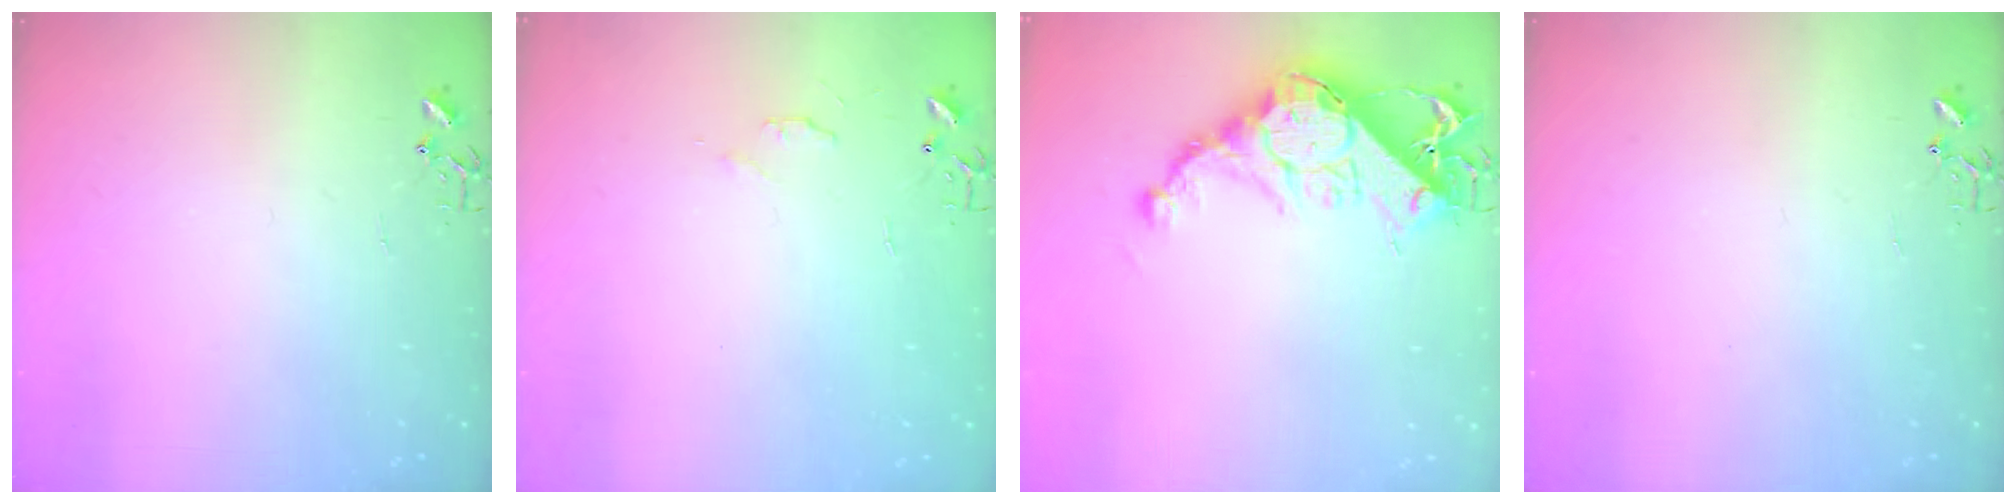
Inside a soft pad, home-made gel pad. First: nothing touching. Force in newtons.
{"total": 4.1, "press": 4.1, "slide": 0.7}
{"total": 15.7, "press": 15.7, "slide": 1.1}
{"total": 0.0}